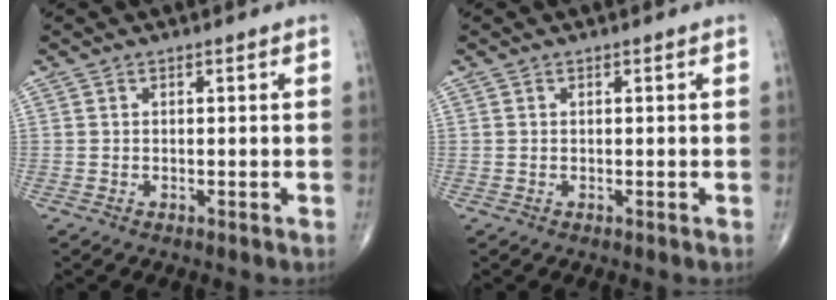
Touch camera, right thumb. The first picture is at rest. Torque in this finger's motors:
{"motor_torque": [-0.23, -0.23, 0.17, 0.10, 0.00]}